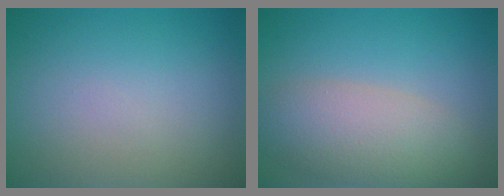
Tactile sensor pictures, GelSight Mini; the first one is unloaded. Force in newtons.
{"total": 5.8, "press": 5.8, "slide": 0.6}